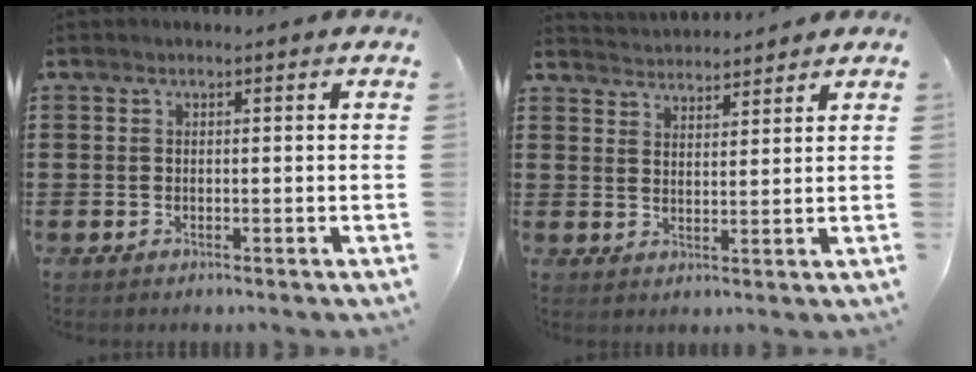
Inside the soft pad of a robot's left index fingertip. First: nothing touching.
{"total": 3.1, "force": [3.1, 0.0, -0.5], "torque": [-0.003, -0.013, 0.055]}